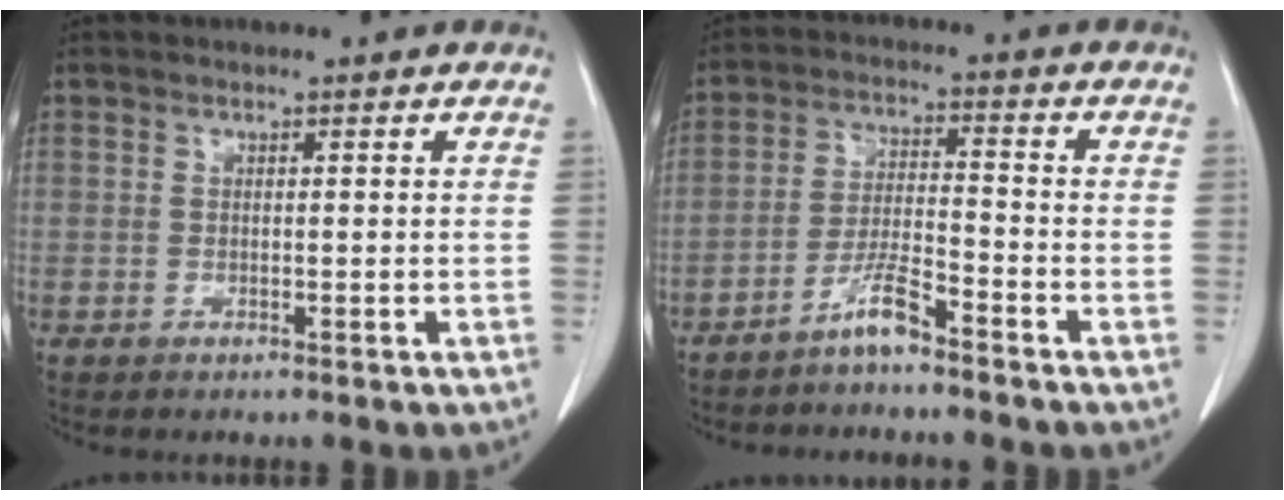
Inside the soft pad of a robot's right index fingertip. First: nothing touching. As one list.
[{"total": 5.0, "force": [-4.0, 0.2, 3.0], "torque": [-0.061, -0.003, -0.081]}]